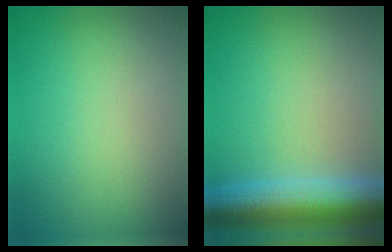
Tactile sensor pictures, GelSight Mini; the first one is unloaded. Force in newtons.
{"total": 7.9, "press": 7.8, "slide": 0.4}